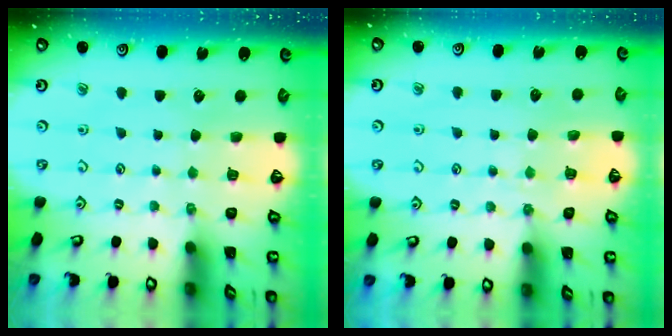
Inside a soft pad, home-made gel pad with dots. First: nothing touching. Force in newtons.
{"total": 5.9, "press": 5.8, "slide": 0.8}